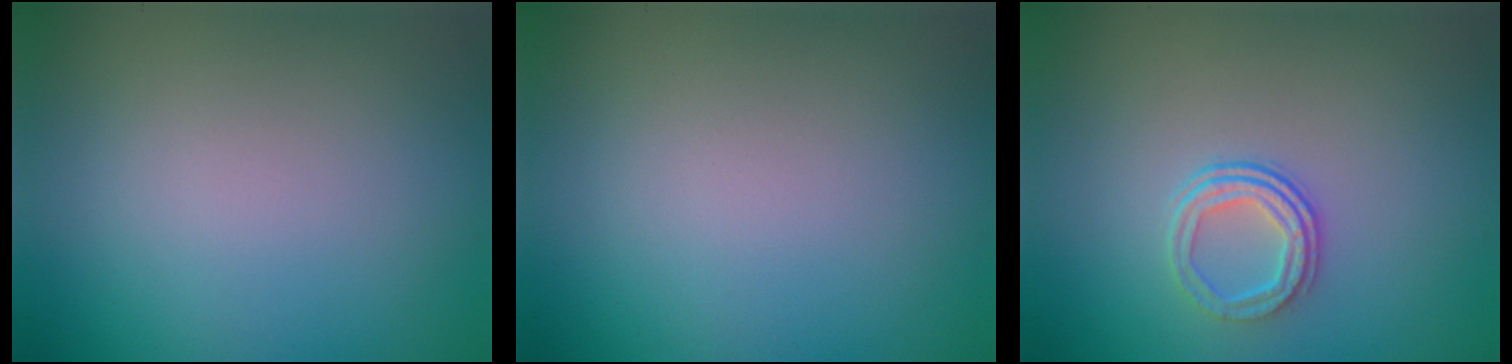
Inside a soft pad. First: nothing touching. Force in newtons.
{"total": 0.0}
{"total": 2.4, "press": 1.7, "slide": 1.7}